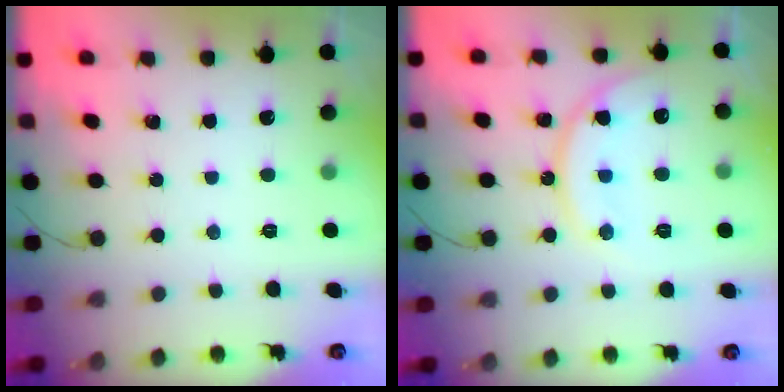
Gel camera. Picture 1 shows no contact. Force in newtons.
{"total": 13.2, "press": 13.1, "slide": 1.2}